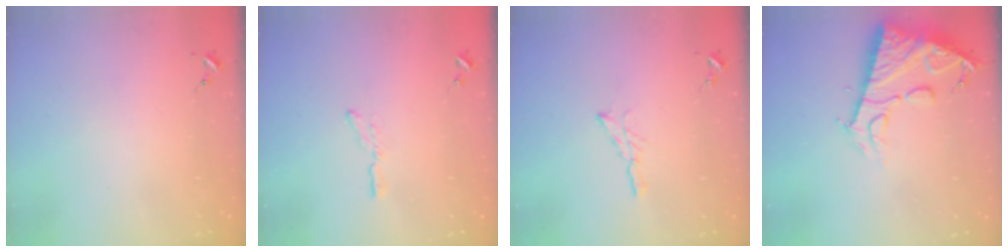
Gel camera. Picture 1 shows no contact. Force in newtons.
{"total": 5.3, "press": 5.2, "slide": 0.3}
{"total": 6.2, "press": 6.1, "slide": 0.8}
{"total": 13.8, "press": 13.7, "slide": 1.3}